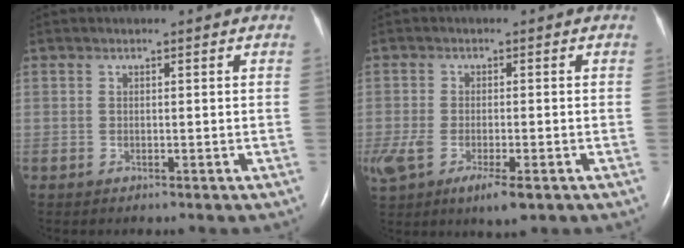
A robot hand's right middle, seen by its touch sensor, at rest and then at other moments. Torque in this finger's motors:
{"motor_torque": [0.91, -0.40, 0.18, 0.05]}